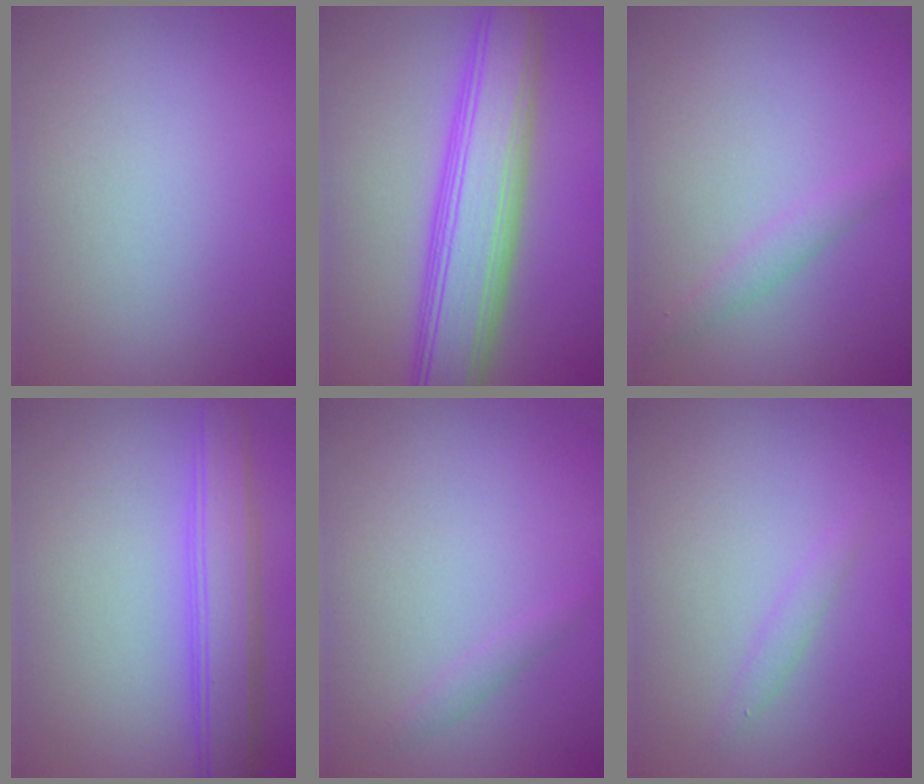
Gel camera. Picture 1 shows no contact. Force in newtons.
{"total": 8.4, "press": 8.3, "slide": 0.6}
{"total": 1.4, "press": 1.4, "slide": 0.0}
{"total": 4.3, "press": 4.3, "slide": 0.2}
{"total": 0.8, "press": 0.8, "slide": 0.0}
{"total": 0.9, "press": 0.9, "slide": 0.1}